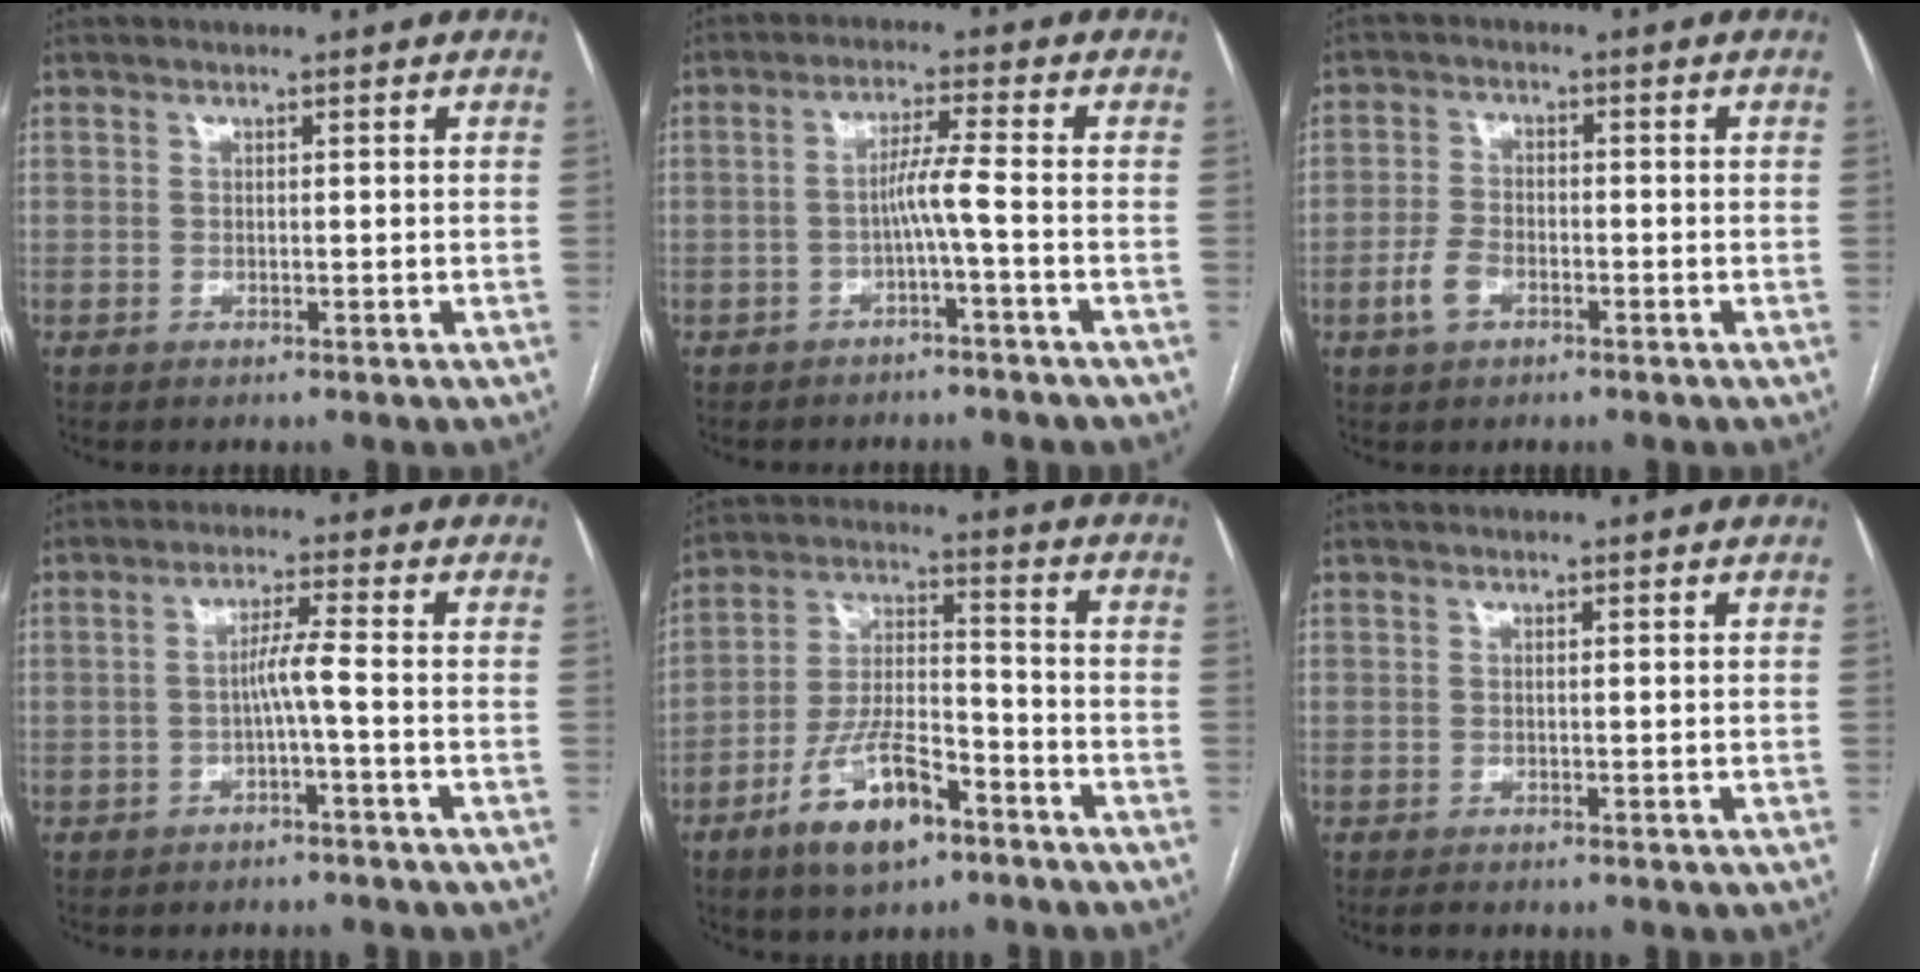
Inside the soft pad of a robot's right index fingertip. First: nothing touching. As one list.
[{"total": 3.9, "force": [-1.4, -0.8, 3.6], "torque": [-0.065, 0.010, -0.025]}, {"total": 4.0, "force": [-2.0, 2.2, 2.7], "torque": [-0.063, 0.003, -0.036]}, {"total": 3.5, "force": [-1.1, -0.6, 3.3], "torque": [-0.059, 0.010, -0.018]}, {"total": 12.0, "force": [-7.0, 4.2, 8.8], "torque": [-0.174, 0.006, -0.122]}, {"total": 0.7, "force": [-0.4, 0.3, 0.5], "torque": [-0.007, -0.001, -0.005]}]